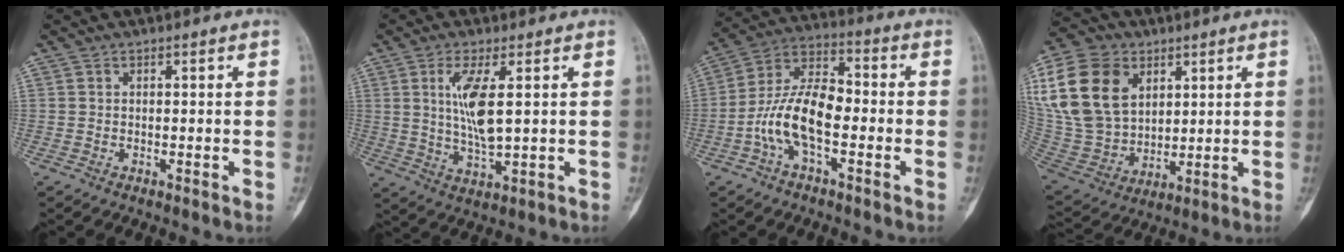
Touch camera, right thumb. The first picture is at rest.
{"total": 8.2, "force": [1.8, 1.9, 7.8], "torque": [-0.168, -0.021, 0.042]}
{"total": 12.5, "force": [-3.1, 5.6, 10.7], "torque": [-0.204, 0.043, -0.064]}
{"total": 22.4, "force": [7.4, 16.2, 13.7], "torque": [-0.284, 0.000, 0.153]}